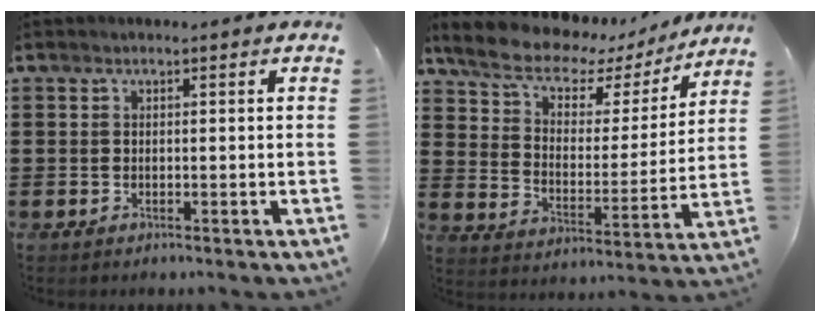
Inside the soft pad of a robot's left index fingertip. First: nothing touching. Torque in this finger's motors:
{"motor_torque": [1.01, -1.13, 0.57, 0.17]}